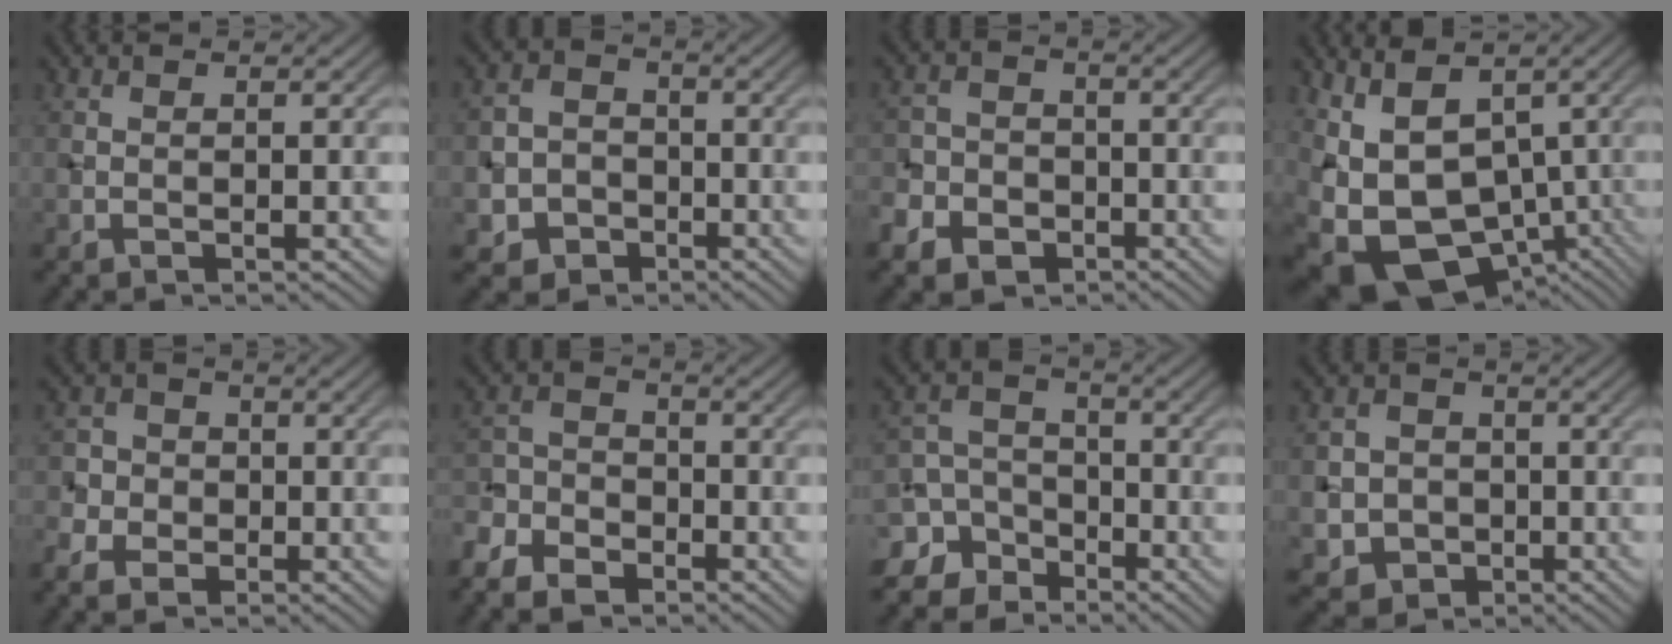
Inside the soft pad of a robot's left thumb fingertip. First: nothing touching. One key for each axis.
{"total": 6.3, "fx": -2.7, "fy": 5.5, "fz": 1.5, "tx": -0.038, "ty": -0.006, "tz": -0.077}
{"total": 6.6, "fx": -4.1, "fy": 4.7, "fz": 2.1, "tx": -0.038, "ty": -0.013, "tz": -0.087}
{"total": 13.0, "fx": -1.9, "fy": 8.7, "fz": 9.5, "tx": -0.199, "ty": -0.022, "tz": 0.007}
{"total": 5.9, "fx": -3.0, "fy": 4.8, "fz": 1.7, "tx": -0.041, "ty": -0.009, "tz": -0.074}
{"total": 8.2, "fx": -6.4, "fy": 4.3, "fz": 2.9, "tx": -0.068, "ty": -0.022, "tz": -0.125}
{"total": 9.3, "fx": -5.3, "fy": 7.1, "fz": 2.8, "tx": -0.074, "ty": -0.014, "tz": -0.119}
{"total": 5.9, "fx": -1.4, "fy": 5.6, "fz": 1.3, "tx": -0.040, "ty": -0.015, "tz": -0.045}